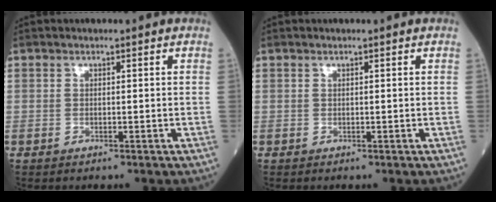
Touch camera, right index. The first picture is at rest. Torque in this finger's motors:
{"motor_torque": [-0.12, -0.02, -0.04, 0.00]}